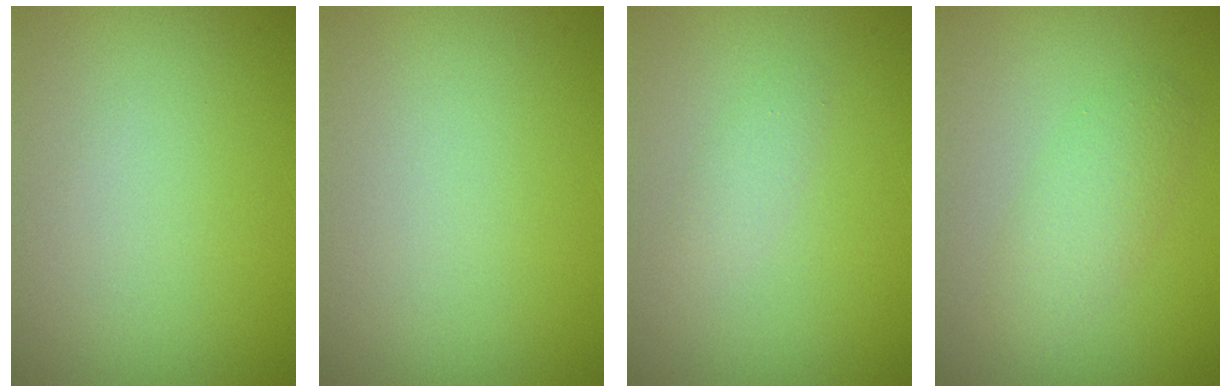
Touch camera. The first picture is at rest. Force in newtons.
{"total": 0.0}
{"total": 1.2, "press": 1.2, "slide": 0.0}
{"total": 2.5, "press": 2.5, "slide": 0.1}